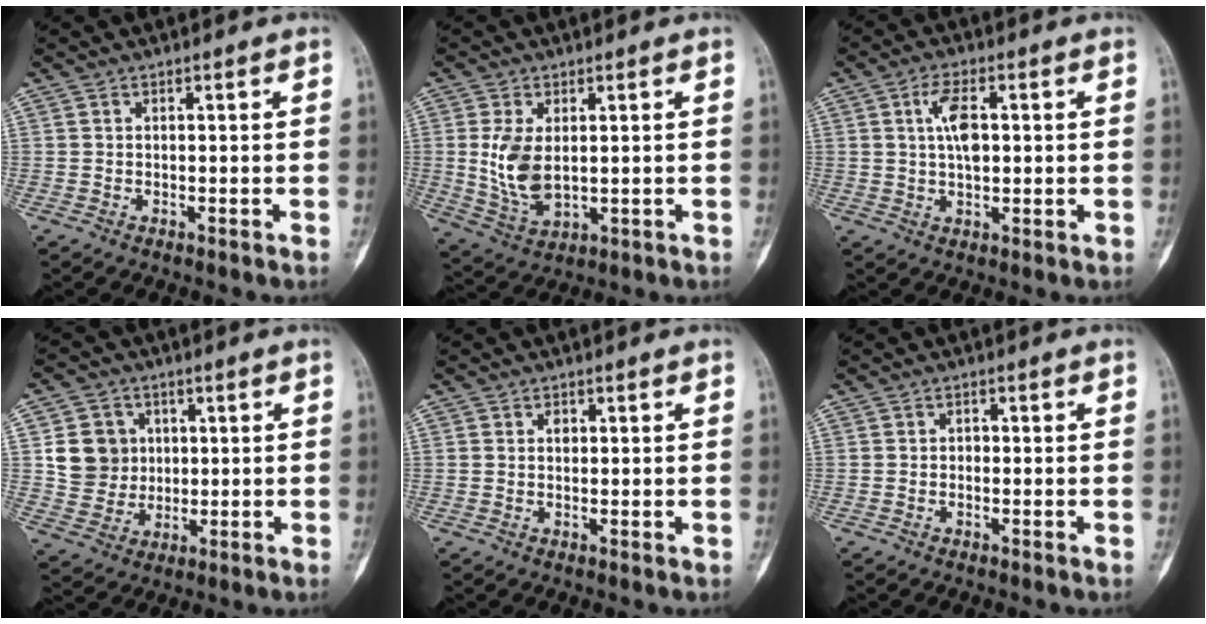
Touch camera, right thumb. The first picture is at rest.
{"total": 8.5, "force": [0.8, 4.8, 7.0], "torque": [-0.138, -0.012, 0.032]}
{"total": 6.2, "force": [1.2, 3.1, 5.2], "torque": [-0.091, 0.005, 0.018]}
{"total": 9.1, "force": [1.6, 8.4, 3.1], "torque": [-0.021, -0.003, 0.034]}
{"total": 1.4, "force": [0.3, 1.1, 0.8], "torque": [-0.004, 0.003, 0.004]}
{"total": 0.9, "force": [-0.2, 0.7, 0.4], "torque": [0.004, 0.002, -0.007]}